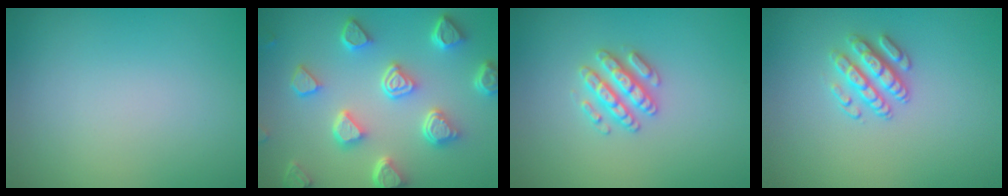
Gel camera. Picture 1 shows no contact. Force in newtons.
{"total": 6.6, "press": 5.3, "slide": 4.0}
{"total": 2.6, "press": 2.5, "slide": 0.4}
{"total": 2.7, "press": 2.5, "slide": 1.2}